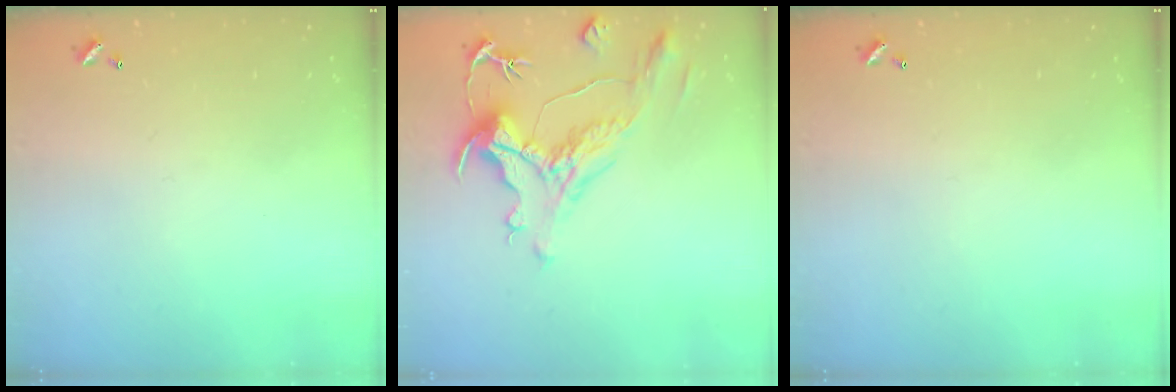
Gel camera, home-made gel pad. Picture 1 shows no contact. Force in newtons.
{"total": 1.6, "press": 0.6, "slide": 1.5}
{"total": 0.0}